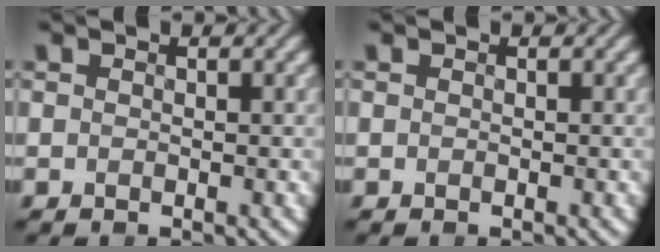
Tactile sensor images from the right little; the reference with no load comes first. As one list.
[{"total": 0.0}]